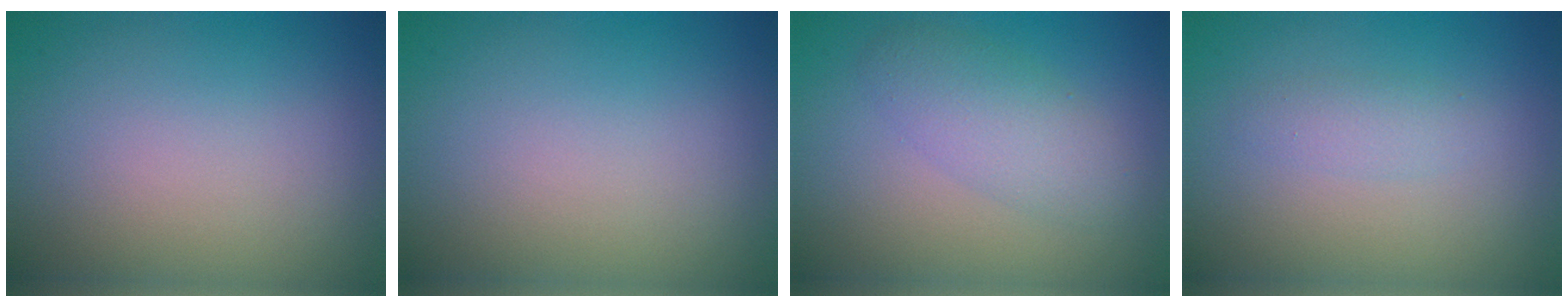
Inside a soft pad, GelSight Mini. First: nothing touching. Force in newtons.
{"total": 0.0}
{"total": 3.2, "press": 3.2, "slide": 0.1}
{"total": 1.4, "press": 1.4, "slide": 0.1}